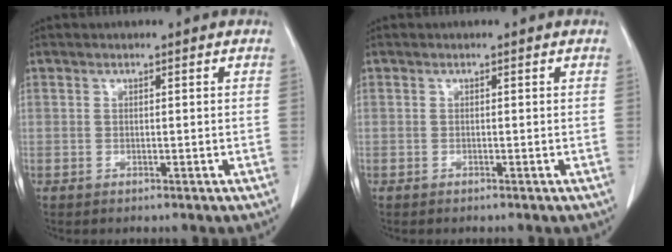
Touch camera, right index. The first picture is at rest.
{"total": 0.0}